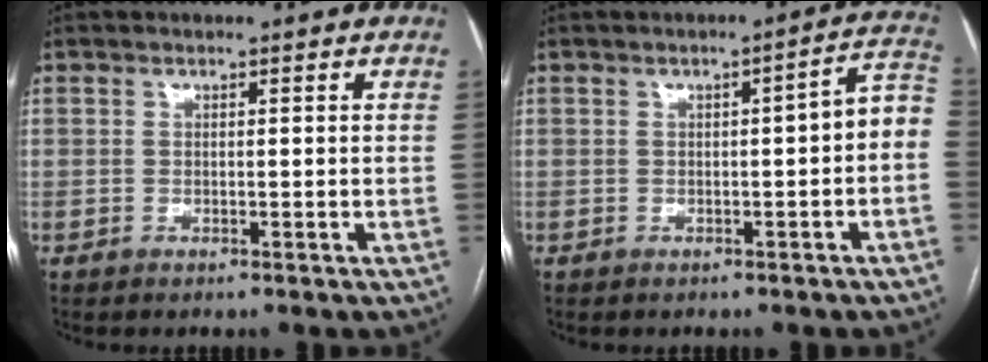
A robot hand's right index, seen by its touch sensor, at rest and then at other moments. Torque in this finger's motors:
{"motor_torque": [0.43, -0.18, 0.15, 0.02]}